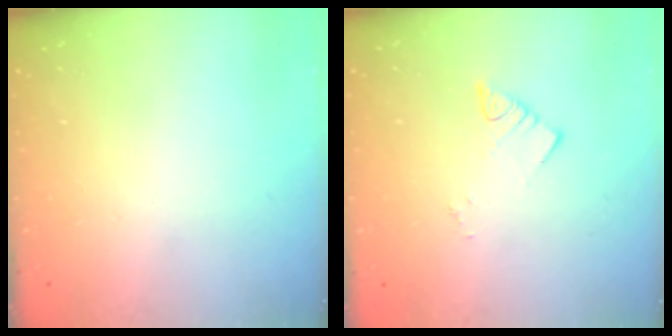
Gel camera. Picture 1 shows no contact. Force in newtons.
{"total": 3.7, "press": 3.7, "slide": 0.5}